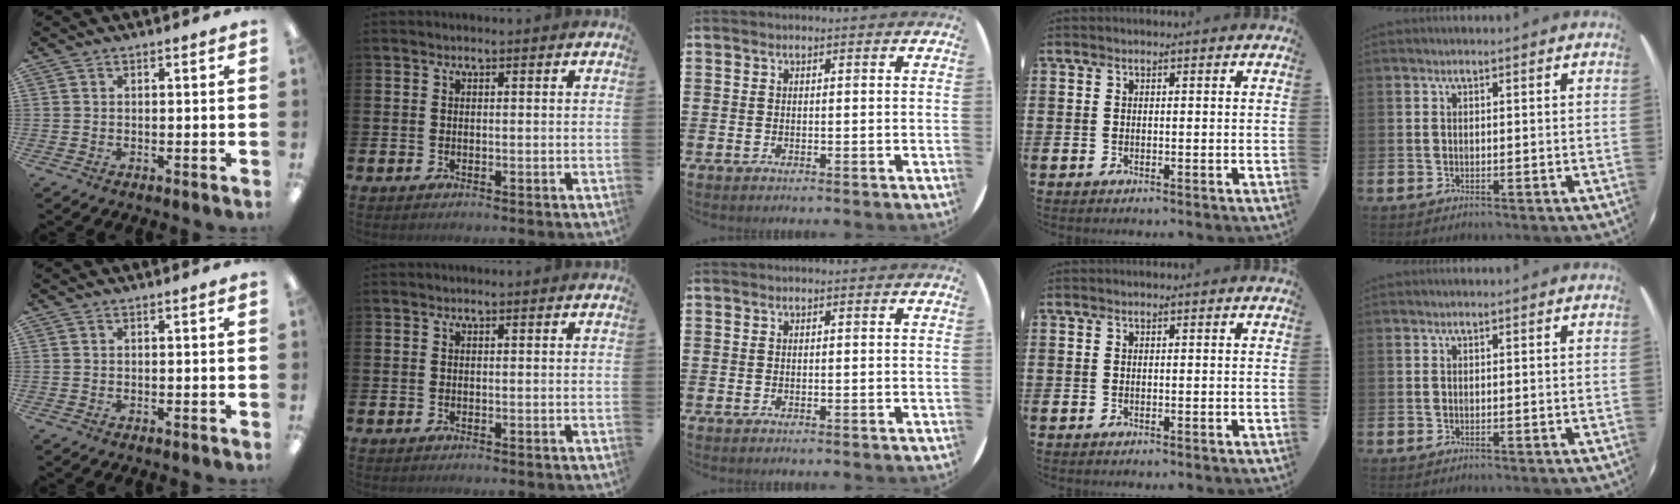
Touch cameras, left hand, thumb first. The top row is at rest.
{}